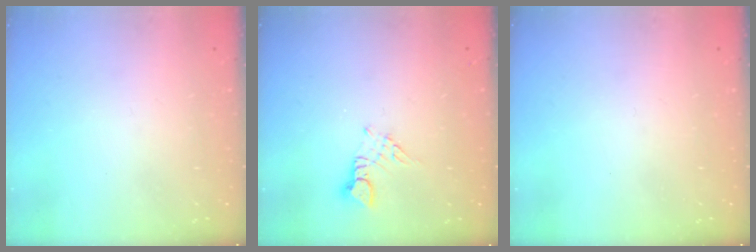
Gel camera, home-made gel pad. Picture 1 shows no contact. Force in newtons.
{"total": 3.0, "press": 3.0, "slide": 0.3}
{"total": 0.0}